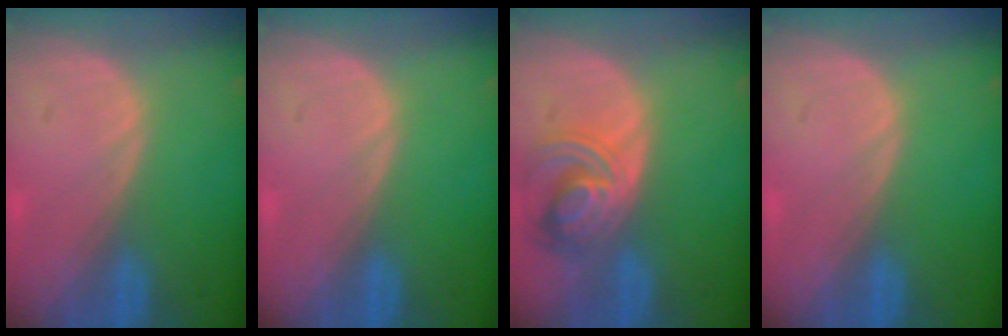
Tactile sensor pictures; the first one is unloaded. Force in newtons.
{"total": 0.0}
{"total": 7.4, "press": 6.7, "slide": 3.2}
{"total": 0.0}